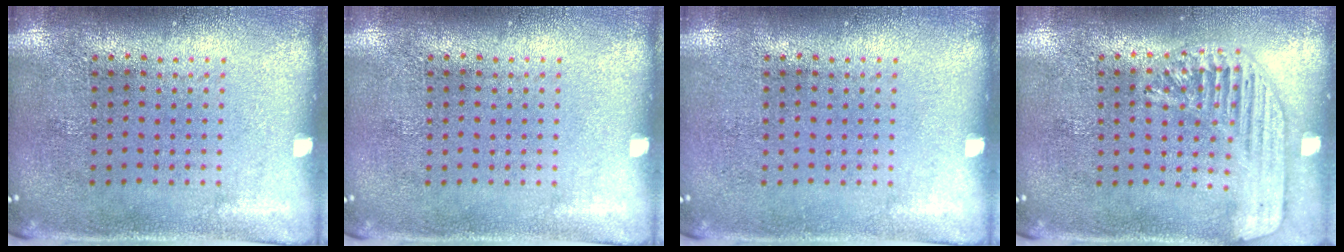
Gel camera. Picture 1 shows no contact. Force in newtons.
{"total": 0.0}
{"total": 0.0}
{"total": 1.6, "press": 1.5, "slide": 0.6}